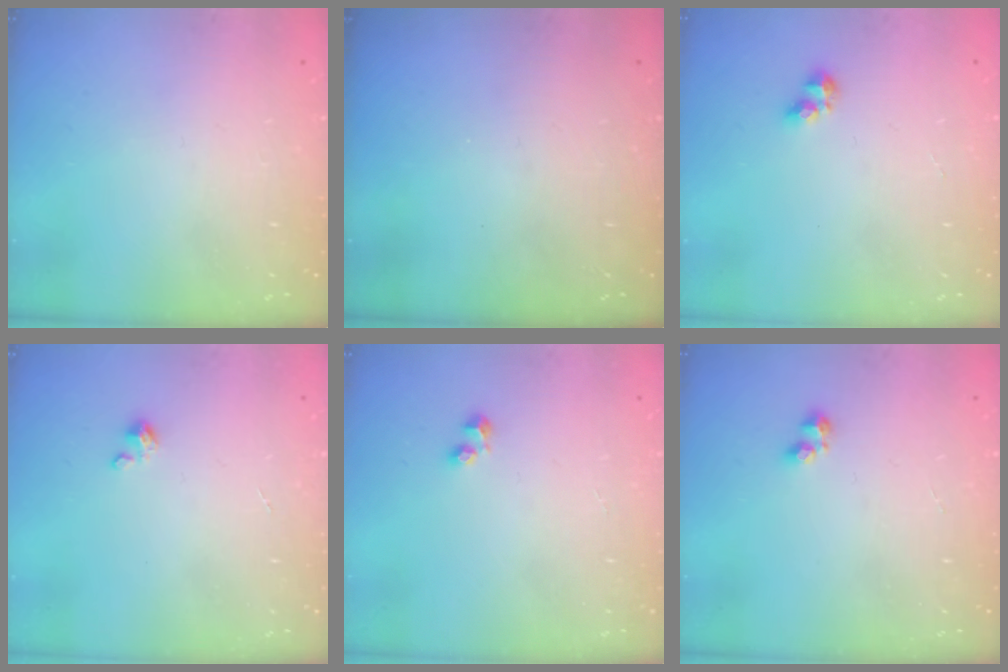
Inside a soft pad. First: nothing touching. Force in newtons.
{"total": 0.0}
{"total": 4.8, "press": 4.8, "slide": 0.6}
{"total": 1.4, "press": 1.4, "slide": 0.3}
{"total": 1.7, "press": 1.6, "slide": 0.6}
{"total": 2.4, "press": 2.3, "slide": 0.8}